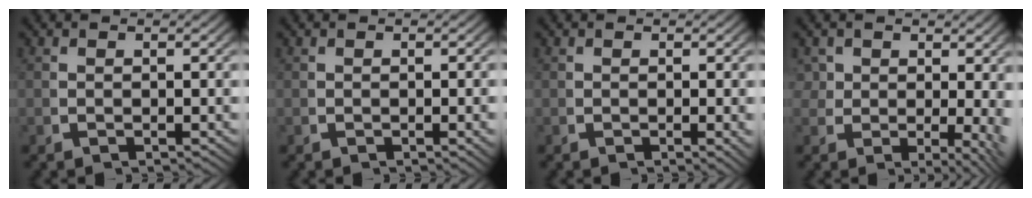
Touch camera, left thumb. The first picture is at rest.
{"total": 0.6, "force": [-0.2, 0.0, 0.6], "torque": [-0.009, 0.002, -0.003]}
{"total": 0.7, "force": [-0.1, 0.1, 0.7], "torque": [-0.011, -0.002, -0.001]}
{"total": 4.4, "force": [0.8, 2.9, 3.3], "torque": [-0.054, -0.030, 0.028]}